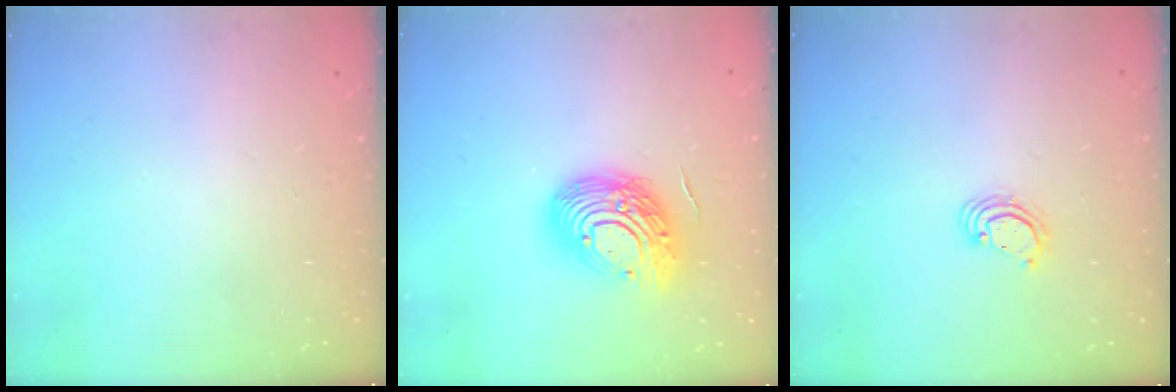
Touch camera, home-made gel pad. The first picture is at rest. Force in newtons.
{"total": 16.2, "press": 16.1, "slide": 1.8}
{"total": 2.8, "press": 2.8, "slide": 0.2}